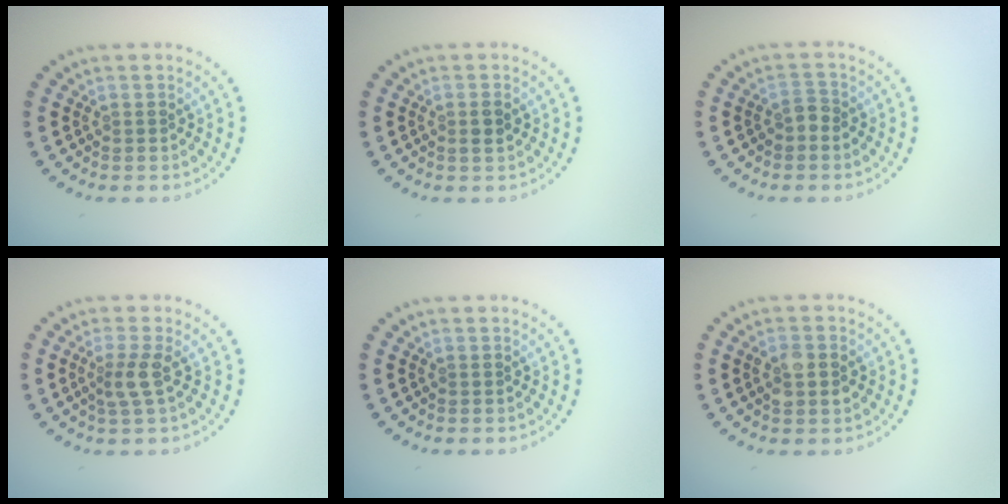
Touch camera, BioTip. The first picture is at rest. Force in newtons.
{"total": 1.1, "press": 1.1, "slide": 0.3}
{"total": 0.9, "press": 0.8, "slide": 0.4}
{"total": 2.1, "press": 1.6, "slide": 1.4}
{"total": 0.0}
{"total": 2.2, "press": 2.2, "slide": 0.2}